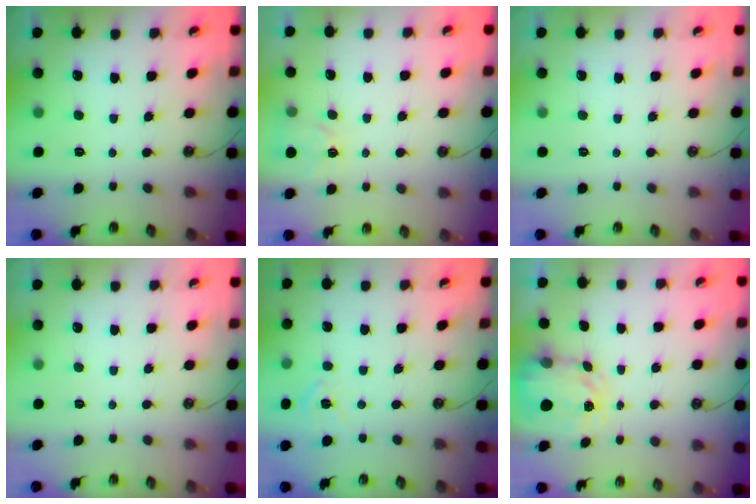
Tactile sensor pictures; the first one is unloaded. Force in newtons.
{"total": 4.2, "press": 4.2, "slide": 0.6}
{"total": 0.0}
{"total": 0.0}
{"total": 5.8, "press": 5.7, "slide": 0.7}
{"total": 3.9, "press": 3.8, "slide": 0.6}